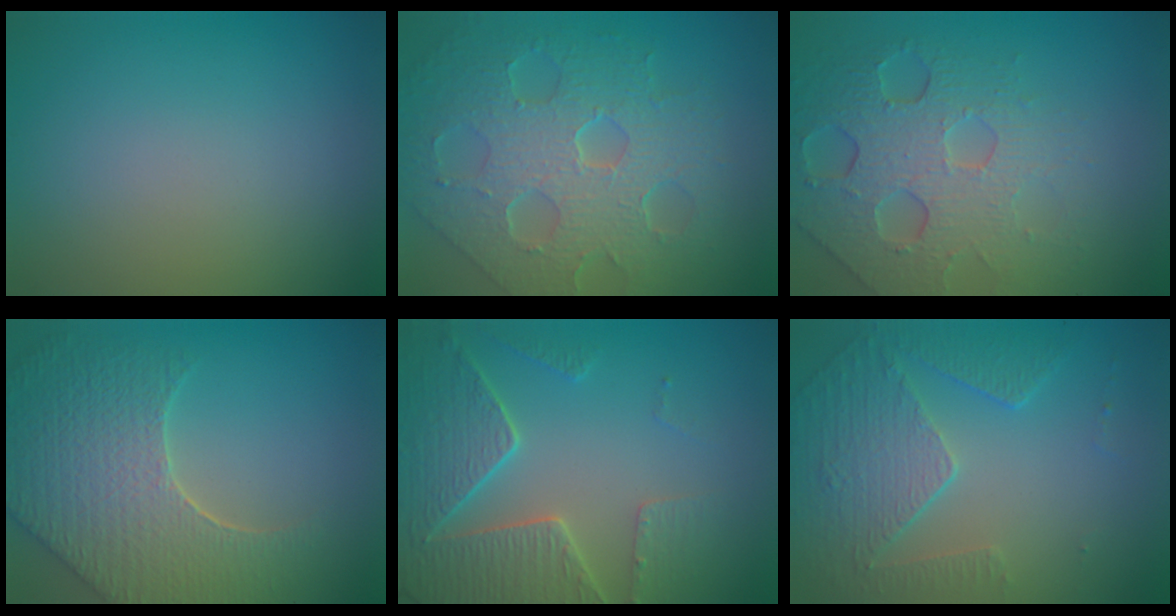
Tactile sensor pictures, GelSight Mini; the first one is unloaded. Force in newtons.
{"total": 8.8, "press": 6.1, "slide": 6.3}
{"total": 7.3, "press": 5.1, "slide": 5.2}
{"total": 8.6, "press": 6.3, "slide": 5.9}
{"total": 6.2, "press": 5.2, "slide": 3.4}
{"total": 5.1, "press": 3.7, "slide": 3.6}